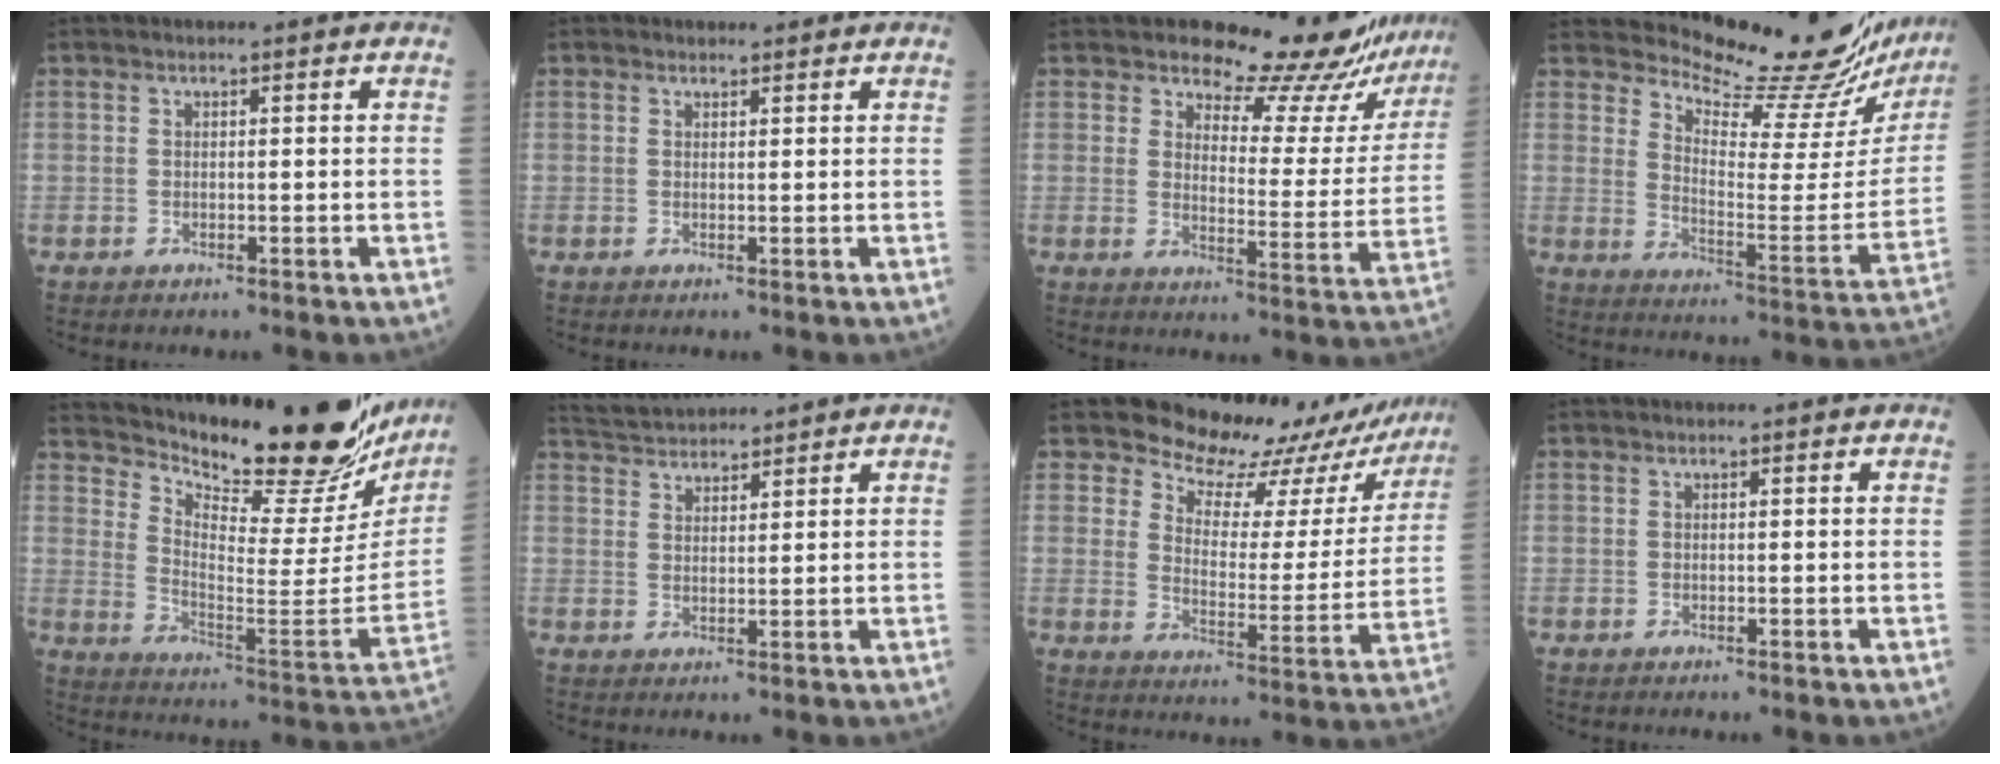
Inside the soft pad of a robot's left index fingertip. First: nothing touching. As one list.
[{"total": 0.7, "force": [0.6, 0.4, 0.0], "torque": [-0.005, -0.002, 0.006]}, {"total": 16.6, "force": [16.2, 2.3, 3.1], "torque": [-0.028, -0.097, 0.169]}, {"total": 21.6, "force": [20.7, 1.4, 6.2], "torque": [-0.104, -0.116, 0.260]}, {"total": 25.9, "force": [23.4, 4.9, 9.8], "torque": [-0.158, -0.097, 0.310]}, {"total": 6.0, "force": [5.9, 0.6, 1.0], "torque": [-0.026, 0.035, 0.109]}, {"total": 17.4, "force": [16.3, 5.0, 3.2], "torque": [-0.026, -0.064, 0.186]}, {"total": 0.0}]